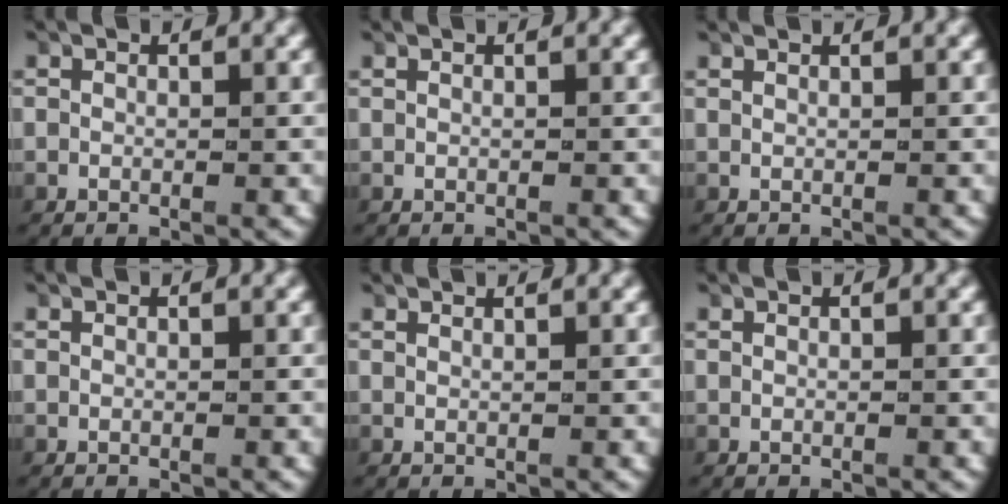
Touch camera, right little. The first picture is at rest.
{"total": 0.0}
{"total": 0.5, "force": [0.5, -0.3, 0.0], "torque": [0.002, 0.001, 0.010]}
{"total": 0.0}
{"total": 0.8, "force": [0.8, -0.3, 0.0], "torque": [0.003, 0.002, 0.016]}
{"total": 0.0}